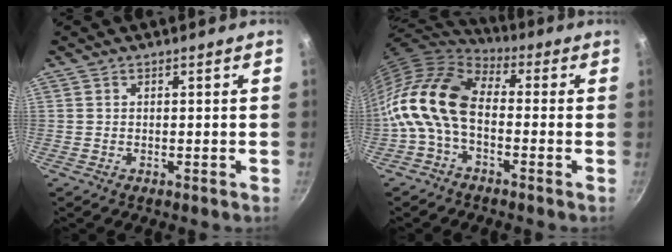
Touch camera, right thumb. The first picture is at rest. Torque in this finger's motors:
{"motor_torque": [1.67, 3.34, 1.42, -1.35, 0.54]}